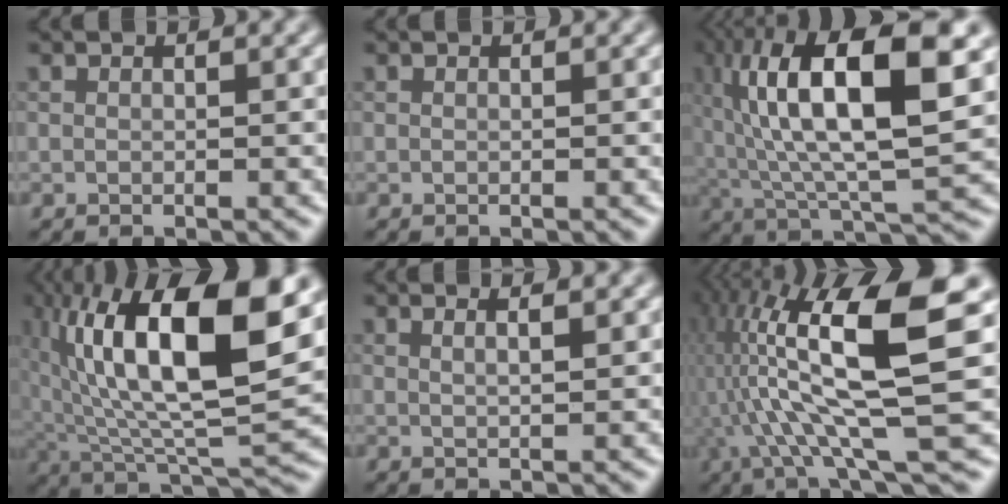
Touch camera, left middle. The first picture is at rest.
{"total": 0.0}
{"total": 13.3, "force": [3.4, 4.0, 12.2], "torque": [-0.225, 0.016, 0.066]}
{"total": 15.4, "force": [3.6, 6.0, 13.8], "torque": [-0.246, 0.017, 0.067]}
{"total": 2.0, "force": [1.0, 0.7, 1.5], "torque": [-0.002, 0.013, 0.004]}
{"total": 13.6, "force": [0.2, 3.0, 13.2], "torque": [-0.274, 0.019, 0.016]}